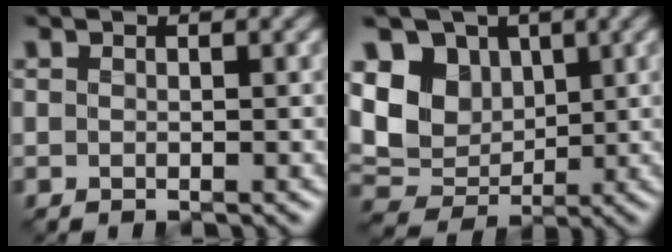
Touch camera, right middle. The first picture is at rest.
{"total": 7.5, "force": [1.9, 6.0, 4.1], "torque": [-0.085, -0.001, 0.018]}